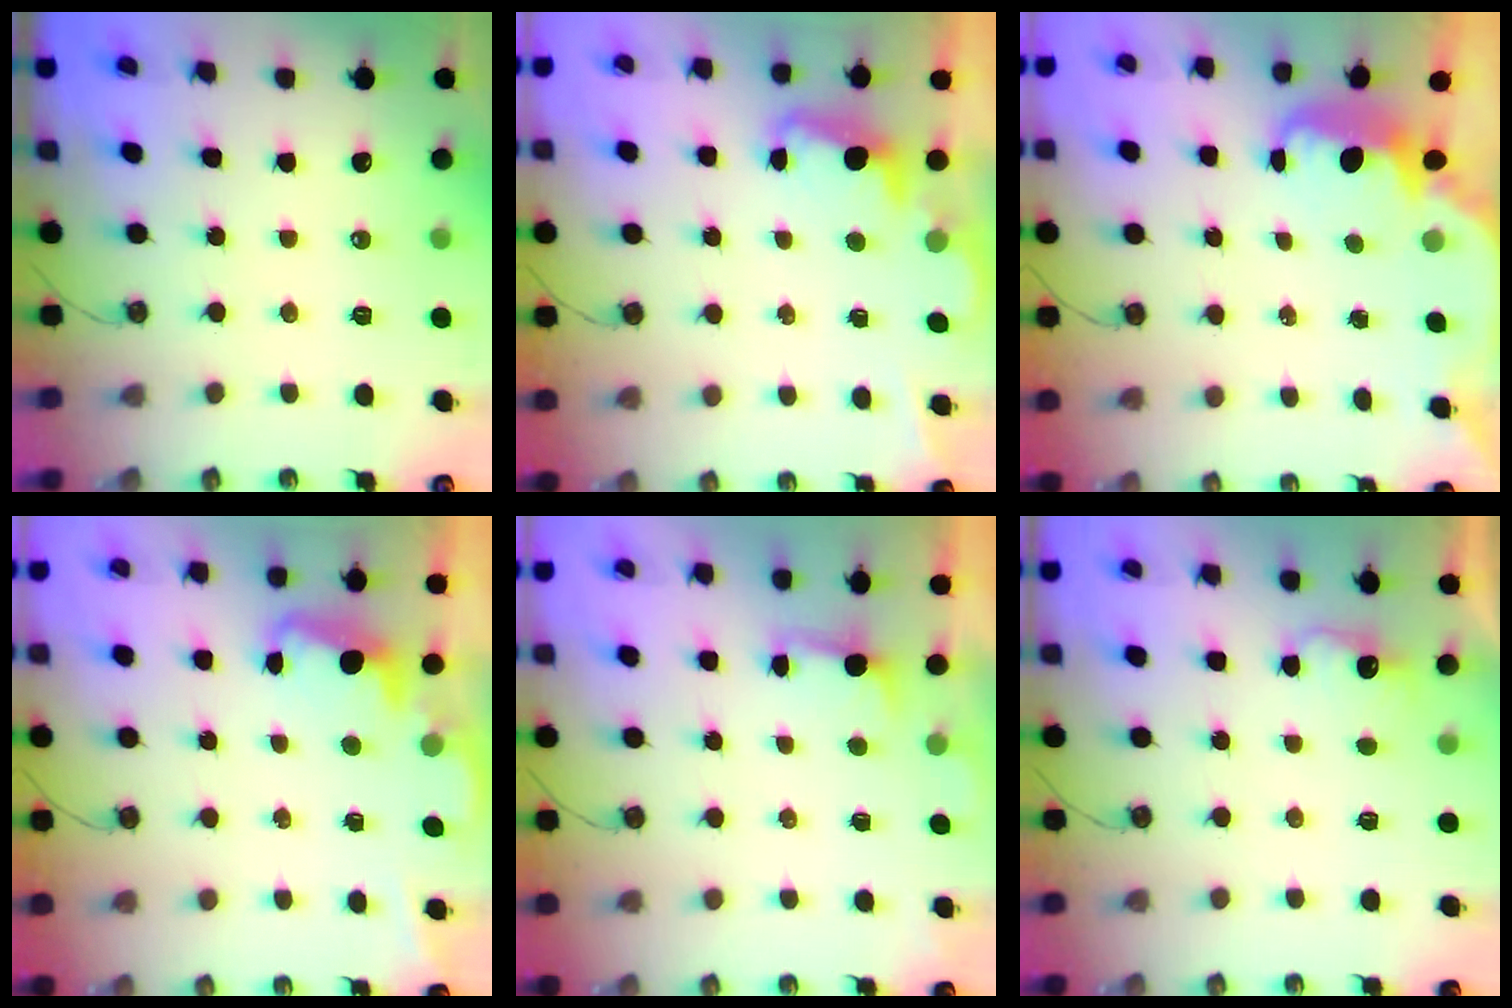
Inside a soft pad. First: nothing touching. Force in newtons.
{"total": 2.4, "press": 2.4, "slide": 0.5}
{"total": 3.8, "press": 3.7, "slide": 0.4}
{"total": 2.4, "press": 2.3, "slide": 0.6}
{"total": 0.9, "press": 0.5, "slide": 0.8}
{"total": 2.8, "press": 2.7, "slide": 0.8}